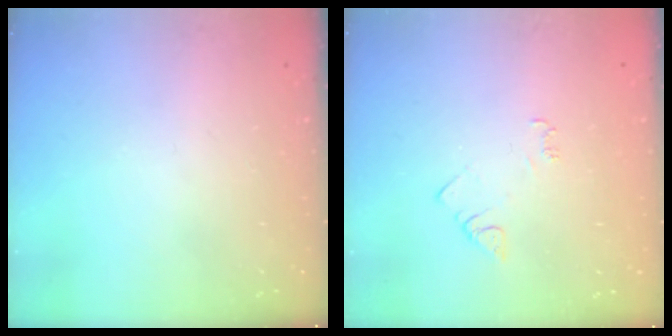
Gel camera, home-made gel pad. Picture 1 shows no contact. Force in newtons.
{"total": 3.8, "press": 3.7, "slide": 0.5}